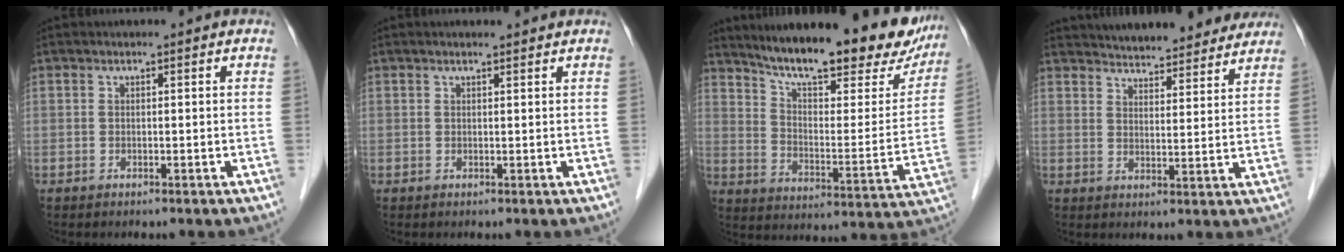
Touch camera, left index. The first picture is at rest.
{"total": 2.1, "force": [1.9, 0.2, 0.8], "torque": [-0.013, 0.015, 0.026]}
{"total": 25.2, "force": [20.3, 6.0, 13.6], "torque": [-0.195, -0.016, 0.272]}
{"total": 18.8, "force": [17.4, 4.3, 5.9], "torque": [-0.084, 0.013, 0.224]}